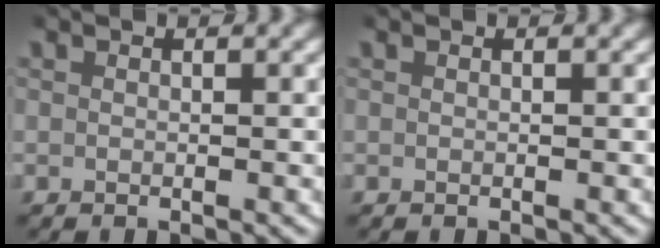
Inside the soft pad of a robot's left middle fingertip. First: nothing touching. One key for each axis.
{"total": 0.0}